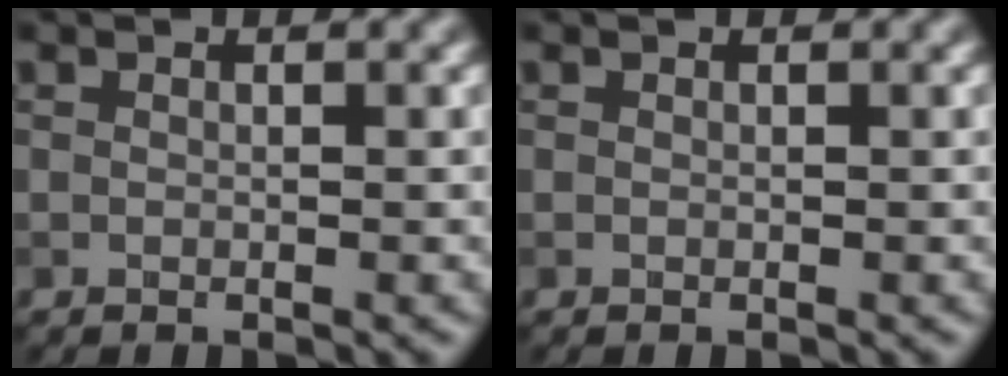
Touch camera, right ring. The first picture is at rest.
{"total": 0.0}